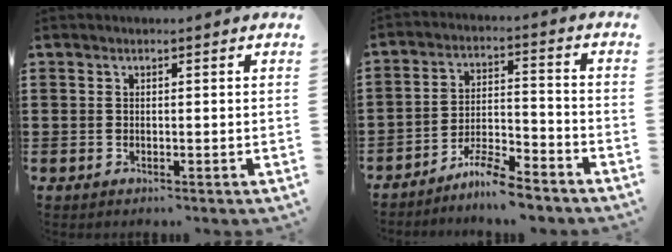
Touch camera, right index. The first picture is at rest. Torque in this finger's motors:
{"motor_torque": [0.09, 0.07, 0.32, 0.03]}